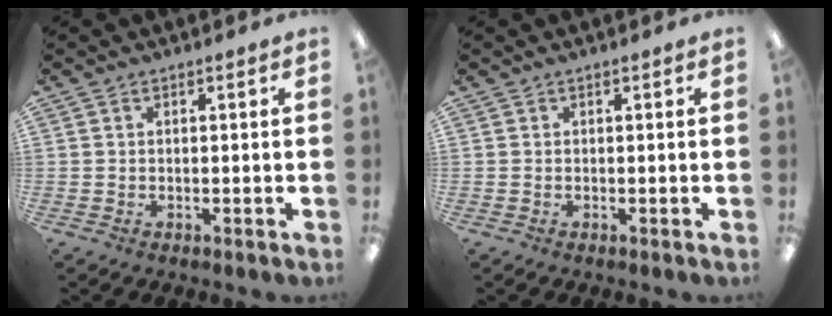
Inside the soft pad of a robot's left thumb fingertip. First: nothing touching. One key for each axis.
{"total": 0.0}